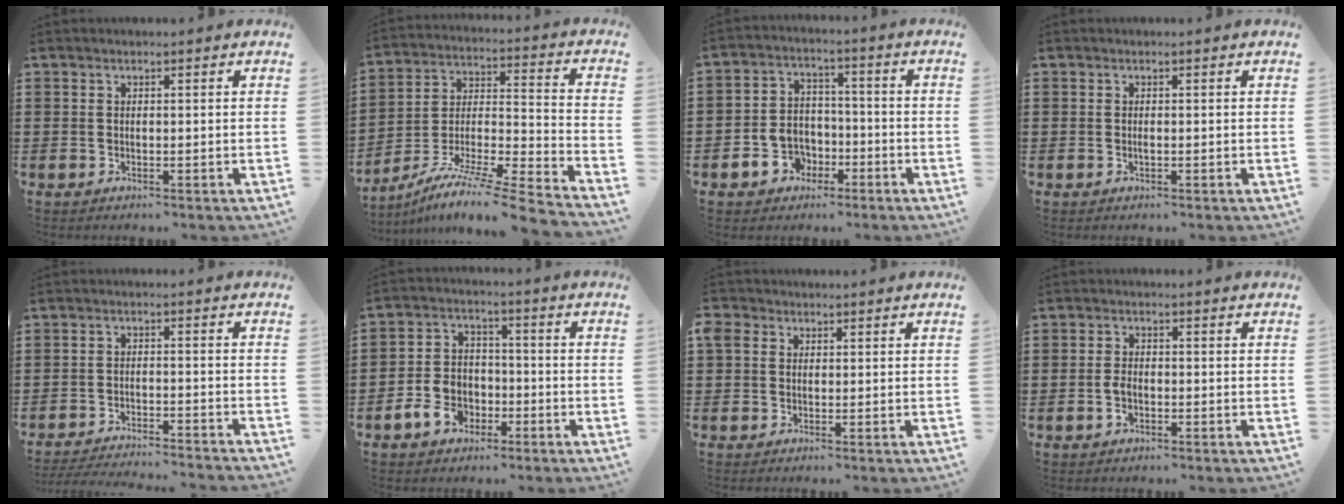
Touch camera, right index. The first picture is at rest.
{"total": 9.3, "force": [-7.8, -0.1, 5.0], "torque": [-0.087, 0.000, -0.160]}
{"total": 5.8, "force": [-2.7, 4.8, 1.8], "torque": [-0.055, 0.016, -0.052]}
{"total": 0.6, "force": [-0.1, 0.2, 0.6], "torque": [-0.013, -0.004, -0.002]}
{"total": 3.8, "force": [-3.7, -0.4, 0.6], "torque": [-0.011, -0.007, -0.076]}
{"total": 6.1, "force": [-3.0, 4.5, 2.8], "torque": [-0.072, 0.014, -0.060]}
{"total": 1.9, "force": [0.6, 1.7, 0.6], "torque": [-0.019, 0.008, 0.009]}
{"total": 2.5, "force": [-0.8, 1.3, 1.9], "torque": [-0.053, -0.006, -0.019]}